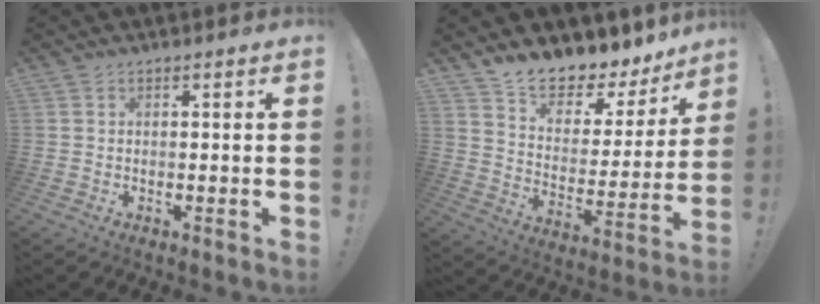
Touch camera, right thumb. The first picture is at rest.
{"total": 9.9, "force": [9.2, 2.7, 2.4], "torque": [-0.048, -0.091, 0.159]}